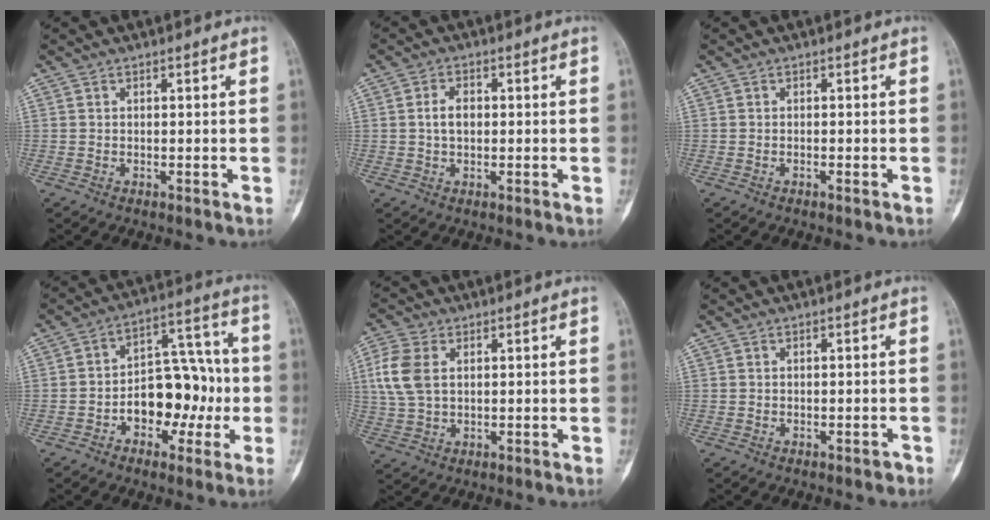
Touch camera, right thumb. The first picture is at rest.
{"total": 3.4, "force": [0.0, 2.2, 2.6], "torque": [-0.047, 0.008, -0.002]}
{"total": 0.7, "force": [-0.5, 0.1, 0.6], "torque": [-0.015, 0.003, -0.003]}
{"total": 13.4, "force": [-3.0, 8.7, 9.7], "torque": [-0.099, 0.056, -0.046]}
{"total": 7.8, "force": [1.5, 5.0, 5.8], "torque": [-0.142, 0.007, 0.032]}
{"total": 1.0, "force": [-0.7, 0.5, 0.5], "torque": [-0.007, 0.003, -0.007]}